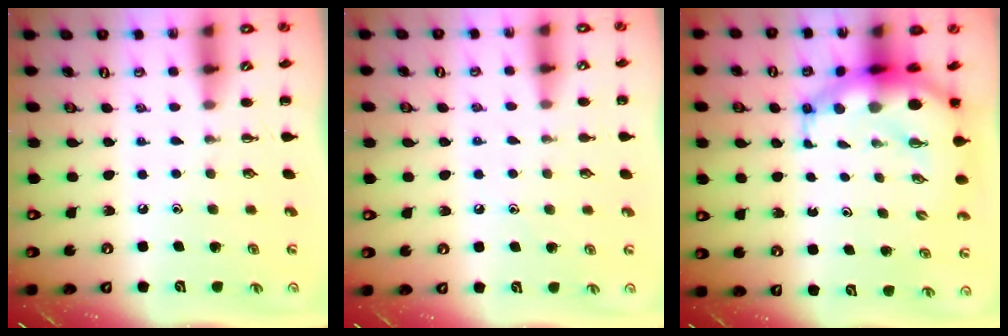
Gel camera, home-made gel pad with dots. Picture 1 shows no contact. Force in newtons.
{"total": 5.4, "press": 5.2, "slide": 1.7}
{"total": 9.4, "press": 9.1, "slide": 2.5}